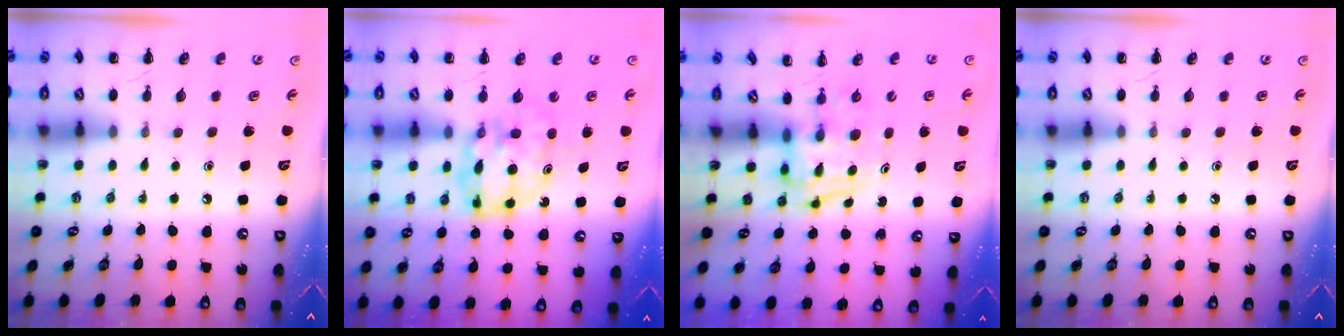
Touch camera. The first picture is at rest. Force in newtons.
{"total": 8.2, "press": 8.0, "slide": 1.6}
{"total": 3.2, "press": 3.1, "slide": 0.6}
{"total": 0.0}